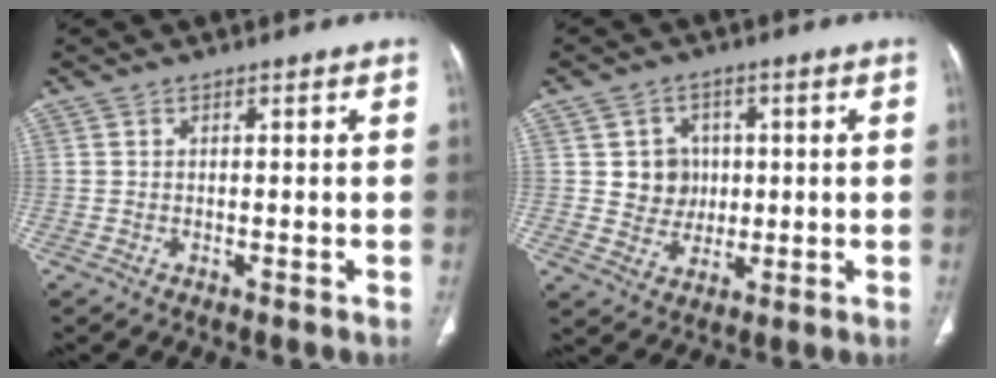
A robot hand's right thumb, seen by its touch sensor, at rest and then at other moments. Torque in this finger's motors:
{"motor_torque": [0.83, 0.77, 0.57, 0.05, -0.01]}